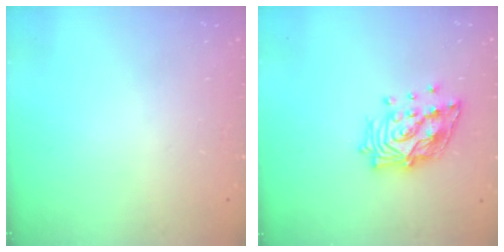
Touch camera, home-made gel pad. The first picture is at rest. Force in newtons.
{"total": 16.7, "press": 16.7, "slide": 1.2}